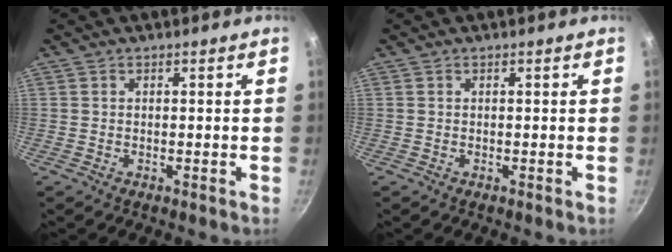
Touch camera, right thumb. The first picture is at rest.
{"total": 0.0}